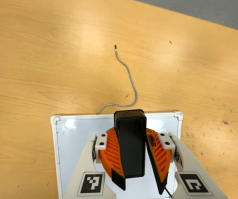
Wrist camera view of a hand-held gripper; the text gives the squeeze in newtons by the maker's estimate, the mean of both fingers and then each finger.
{"total": 11.1, "left": 10.8, "right": 11.4}